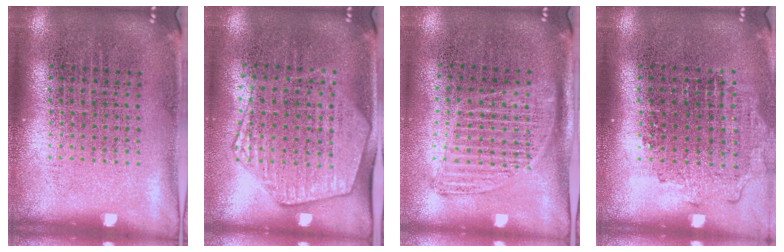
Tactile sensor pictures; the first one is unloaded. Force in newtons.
{"total": 2.0, "press": 1.8, "slide": 0.9}
{"total": 1.3, "press": 1.1, "slide": 0.7}
{"total": 1.2, "press": 1.1, "slide": 0.5}